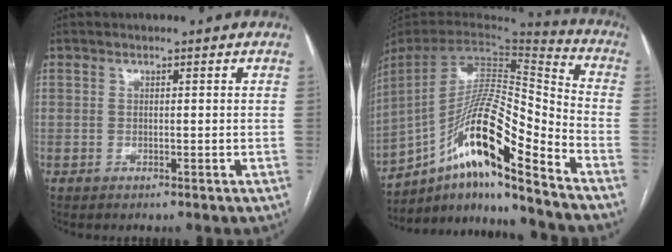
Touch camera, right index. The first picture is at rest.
{"total": 19.6, "force": [-12.4, 1.5, 15.1], "torque": [-0.283, 0.009, -0.223]}